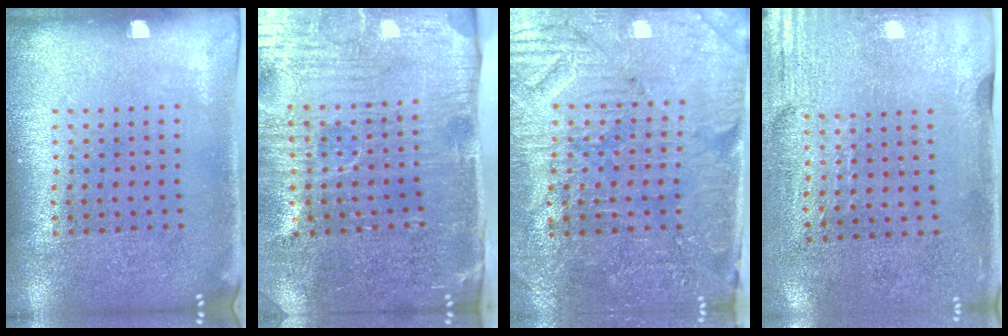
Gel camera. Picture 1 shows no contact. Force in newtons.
{"total": 5.2, "press": 4.4, "slide": 2.8}
{"total": 3.8, "press": 3.5, "slide": 1.4}
{"total": 3.0, "press": 2.5, "slide": 1.6}